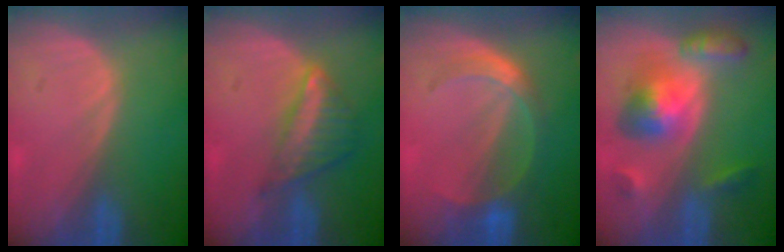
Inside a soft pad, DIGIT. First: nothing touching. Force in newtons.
{"total": 6.1, "press": 5.4, "slide": 2.9}
{"total": 5.1, "press": 5.0, "slide": 0.8}
{"total": 8.2, "press": 8.2, "slide": 0.5}